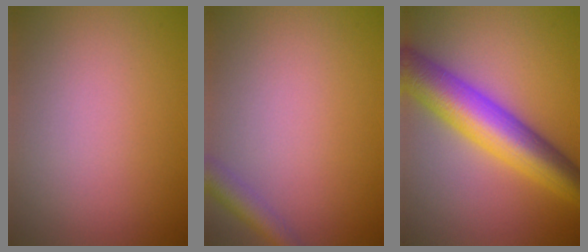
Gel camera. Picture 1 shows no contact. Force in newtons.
{"total": 2.4, "press": 2.4, "slide": 0.2}
{"total": 9.0, "press": 9.0, "slide": 0.2}